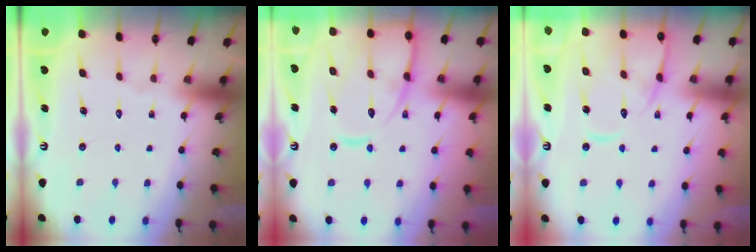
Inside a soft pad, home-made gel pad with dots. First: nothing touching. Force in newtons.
{"total": 14.3, "press": 14.2, "slide": 1.5}
{"total": 13.2, "press": 13.2, "slide": 1.2}